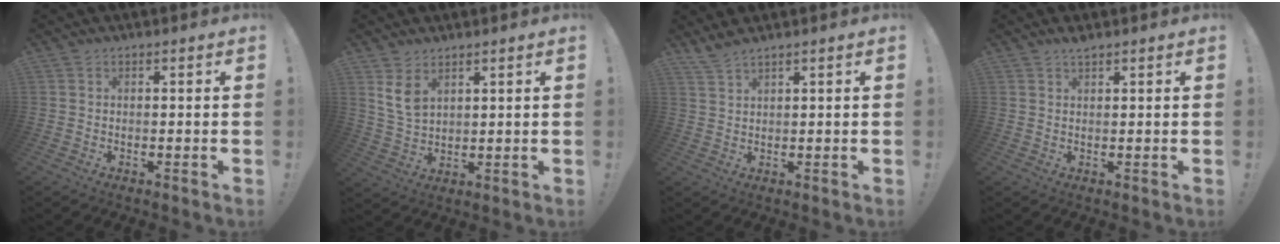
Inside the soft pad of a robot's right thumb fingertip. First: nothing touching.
{"total": 6.5, "force": [3.9, 3.7, 3.6], "torque": [-0.064, -0.022, 0.072]}
{"total": 3.0, "force": [2.6, -0.1, 1.5], "torque": [-0.036, -0.012, 0.047]}
{"total": 1.8, "force": [1.6, 0.0, 1.0], "torque": [-0.012, -0.009, 0.026]}